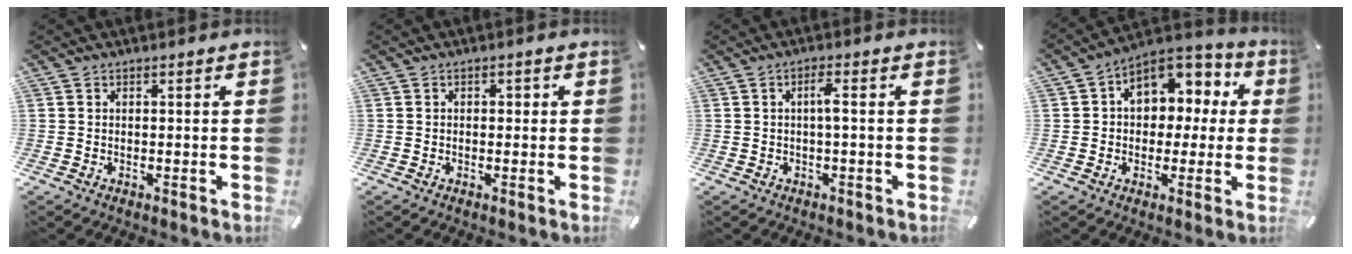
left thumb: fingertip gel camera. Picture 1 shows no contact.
{"total": 1.0, "force": [-0.2, 0.9, 0.5], "torque": [-0.011, 0.005, -0.006]}
{"total": 3.1, "force": [0.1, 0.3, 3.1], "torque": [-0.061, 0.004, -0.003]}
{"total": 9.6, "force": [1.6, 8.0, 5.0], "torque": [-0.068, -0.010, 0.030]}